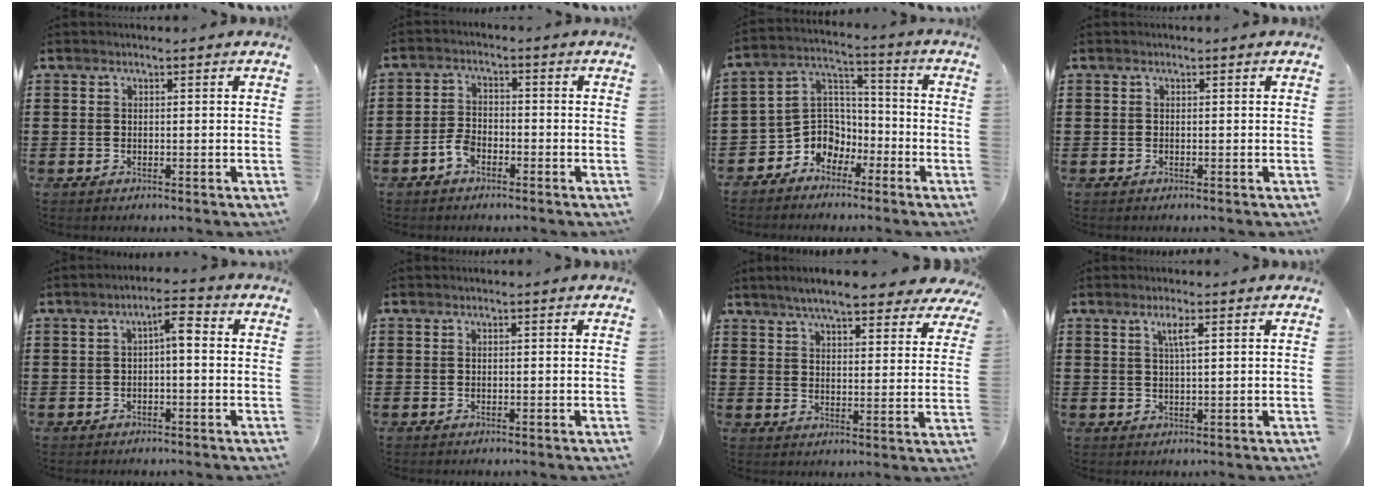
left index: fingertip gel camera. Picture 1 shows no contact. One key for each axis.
{"total": 3.4, "fx": -2.0, "fy": 1.8, "fz": 2.0, "tx": -0.060, "ty": -0.003, "tz": -0.044}
{"total": 6.5, "fx": -4.0, "fy": 5.1, "fz": 0.6, "tx": -0.043, "ty": 0.002, "tz": -0.085}
{"total": 0.0}
{"total": 3.5, "fx": -0.1, "fy": 1.0, "fz": 3.3, "tx": -0.059, "ty": 0.011, "tz": -0.008}
{"total": 0.0}
{"total": 7.1, "fx": 6.3, "fy": 0.4, "fz": 3.2, "tx": -0.076, "ty": -0.022, "tz": 0.109}
{"total": 2.7, "fx": 1.3, "fy": 0.4, "fz": 2.4, "tx": -0.050, "ty": 0.001, "tz": 0.020}